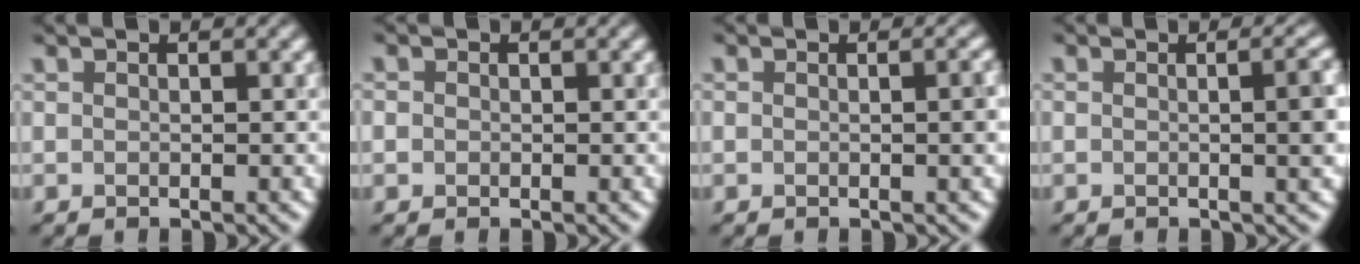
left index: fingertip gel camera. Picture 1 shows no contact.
{"total": 0.9, "force": [0.2, 0.9, 0.2], "torque": [0.001, 0.000, -0.005]}
{"total": 1.8, "force": [-0.1, 0.5, 1.7], "torque": [-0.016, 0.000, 0.000]}
{"total": 3.5, "force": [-0.1, 1.2, 3.3], "torque": [-0.029, 0.007, -0.004]}